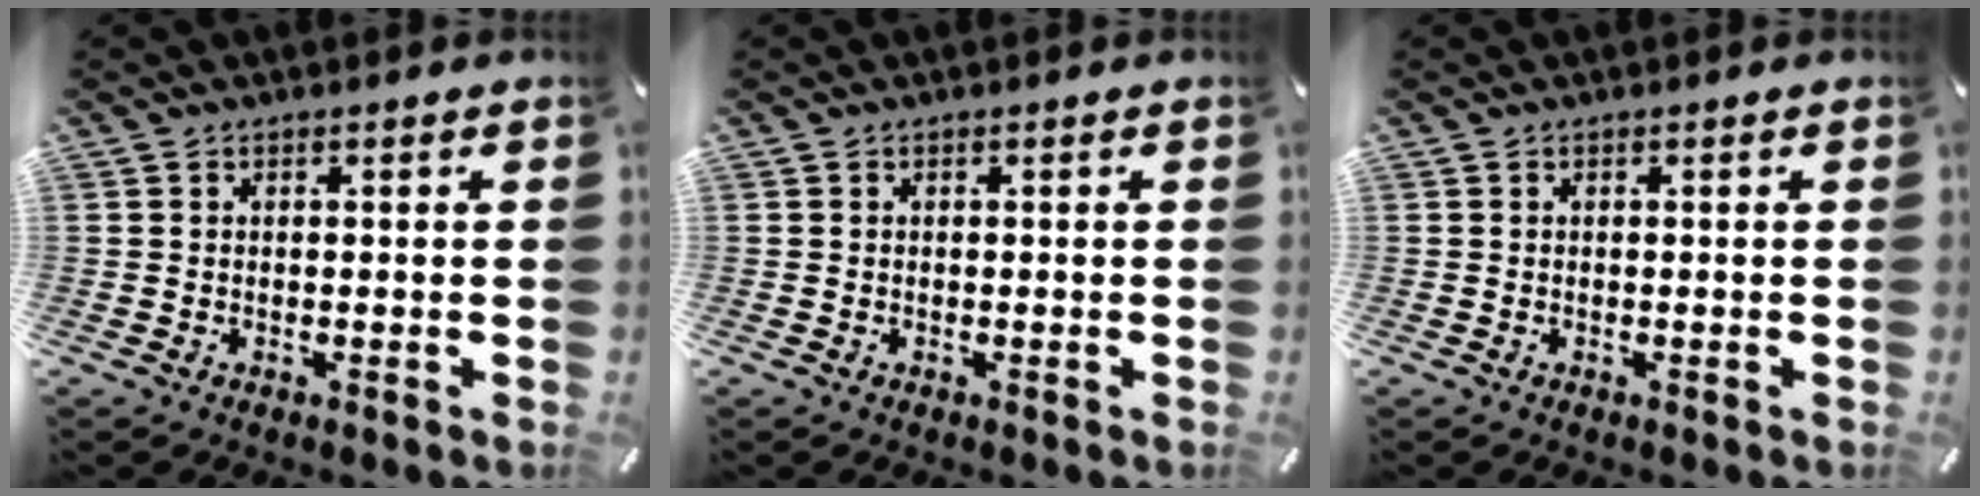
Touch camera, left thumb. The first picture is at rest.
{"total": 0.0}
{"total": 0.0}